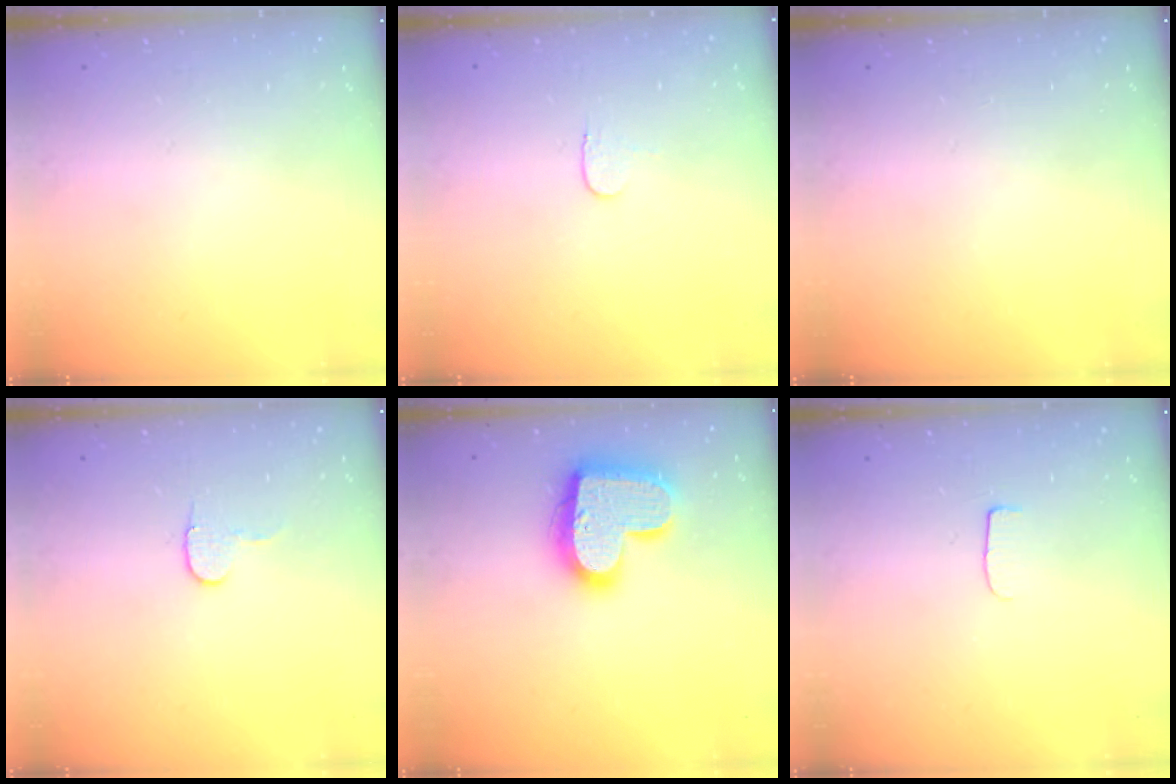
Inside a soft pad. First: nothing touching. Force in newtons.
{"total": 3.9, "press": 3.8, "slide": 0.4}
{"total": 0.0}
{"total": 6.1, "press": 6.0, "slide": 0.5}
{"total": 20.0, "press": 20.0, "slide": 1.2}
{"total": 5.3, "press": 5.3, "slide": 0.5}